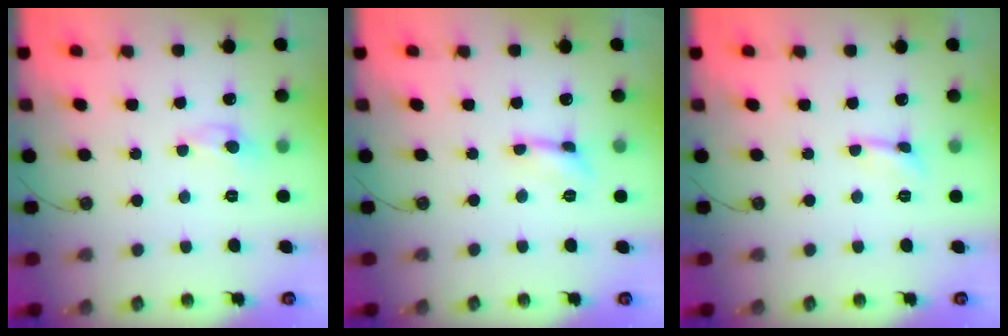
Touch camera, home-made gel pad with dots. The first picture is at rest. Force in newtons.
{"total": 1.1, "press": 1.1, "slide": 0.3}
{"total": 1.7, "press": 1.7, "slide": 0.5}